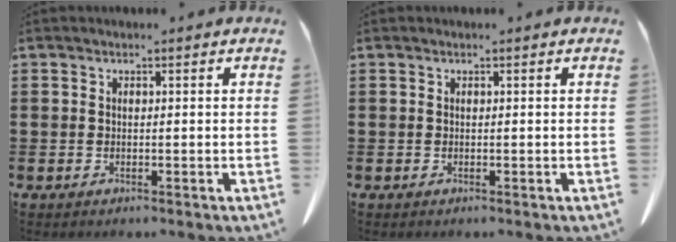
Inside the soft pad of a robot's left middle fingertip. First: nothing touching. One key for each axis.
{"total": 0.0}